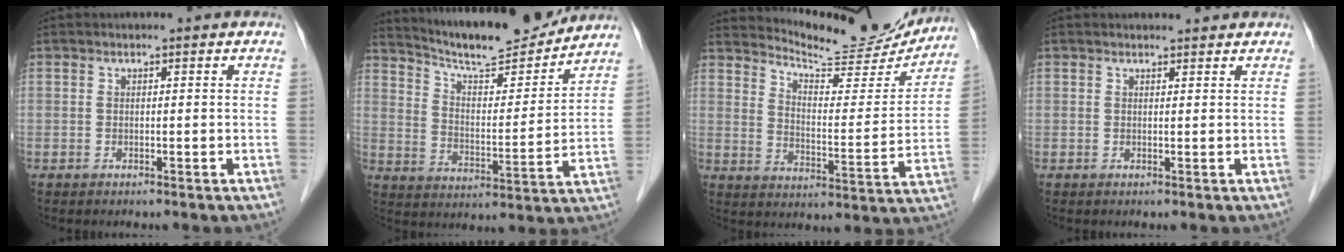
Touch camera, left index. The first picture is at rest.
{"total": 15.7, "force": [14.7, 1.5, 5.2], "torque": [-0.091, -0.007, 0.229]}
{"total": 15.6, "force": [15.2, 1.7, 3.2], "torque": [-0.053, -0.043, 0.205]}
{"total": 1.8, "force": [1.8, 0.3, 0.2], "torque": [-0.011, 0.006, 0.024]}